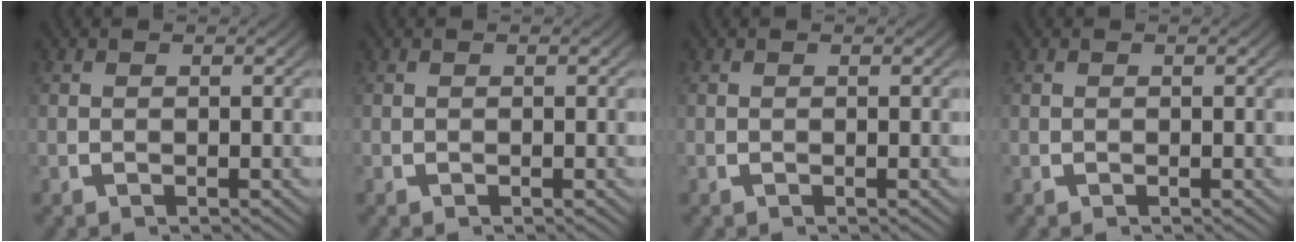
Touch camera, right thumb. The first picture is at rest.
{"total": 0.0}
{"total": 0.0}
{"total": 0.0}